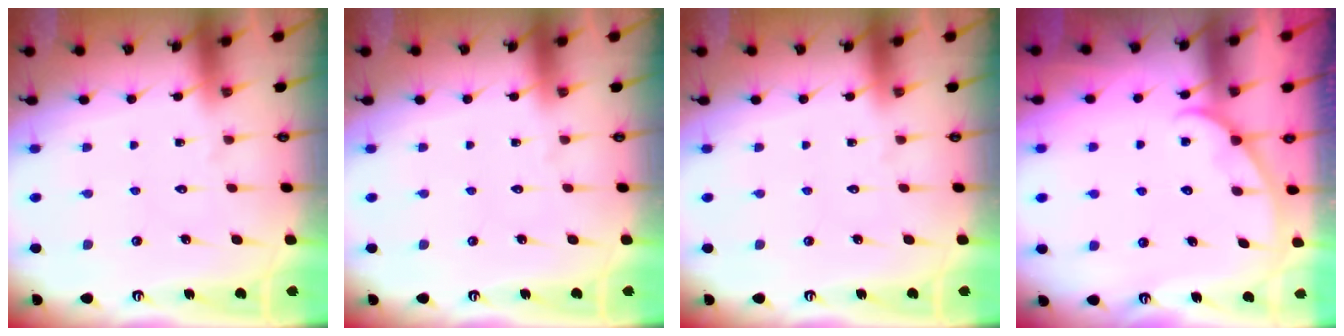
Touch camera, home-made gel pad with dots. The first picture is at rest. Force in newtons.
{"total": 0.0}
{"total": 0.0}
{"total": 4.2, "press": 4.2, "slide": 0.3}